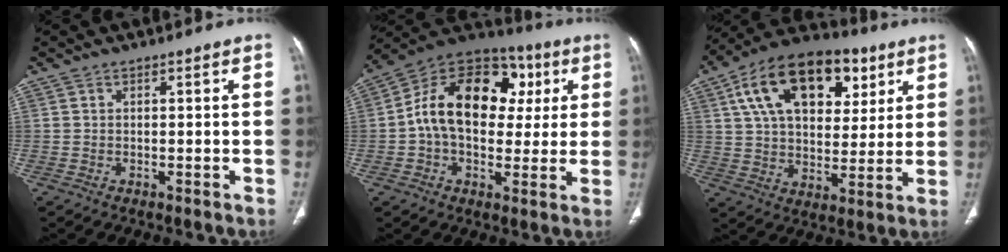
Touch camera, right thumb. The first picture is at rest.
{"total": 21.0, "force": [3.1, 14.4, 15.0], "torque": [-0.212, 0.030, 0.040]}
{"total": 22.4, "force": [9.2, 13.5, 15.4], "torque": [-0.225, 0.001, 0.146]}